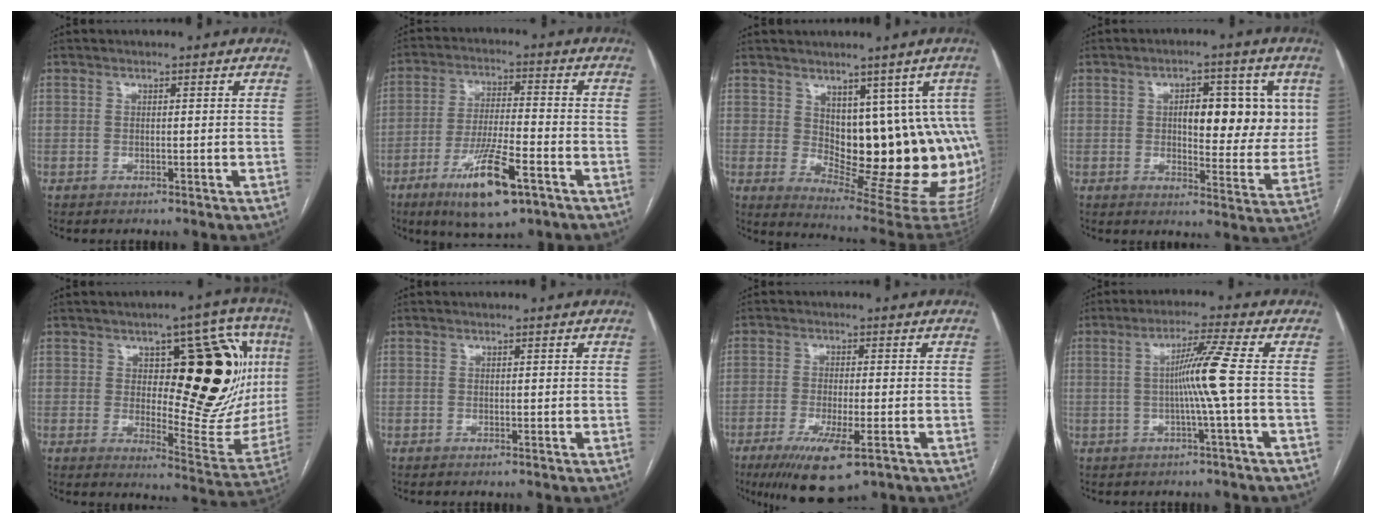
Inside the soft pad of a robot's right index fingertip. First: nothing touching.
{"total": 12.6, "force": [-6.7, 2.3, 10.4], "torque": [-0.194, -0.019, -0.112]}
{"total": 13.8, "force": [4.1, 7.6, 10.8], "torque": [-0.115, -0.009, 0.078]}
{"total": 11.3, "force": [2.7, 5.0, 9.8], "torque": [-0.120, 0.012, 0.042]}
{"total": 24.1, "force": [4.8, 9.4, 21.7], "torque": [-0.273, 0.021, 0.081]}
{"total": 0.0}
{"total": 9.8, "force": [-5.4, 1.9, 7.9], "torque": [-0.140, -0.025, -0.084]}
{"total": 6.6, "force": [-0.6, -2.0, 6.2], "torque": [-0.111, 0.005, -0.006]}